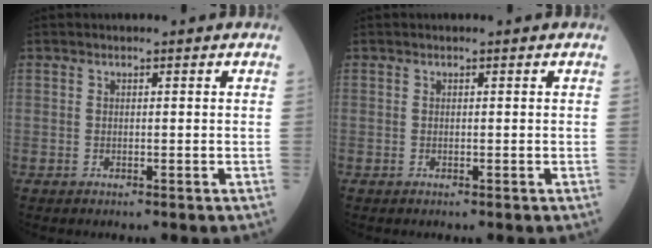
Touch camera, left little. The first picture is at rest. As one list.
[{"total": 0.0}]